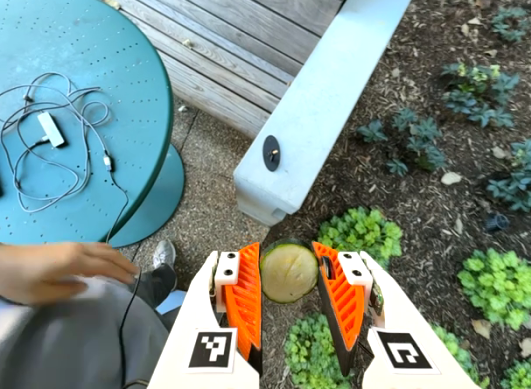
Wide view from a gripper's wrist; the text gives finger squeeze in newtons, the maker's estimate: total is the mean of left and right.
{"total": 10.4, "left": 10.7, "right": 10.1}